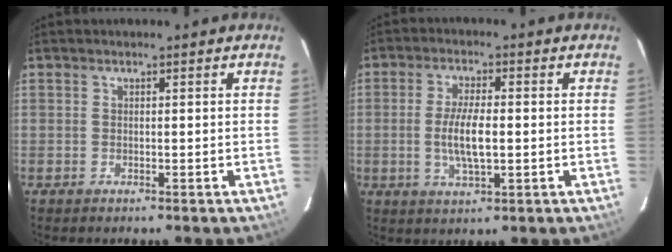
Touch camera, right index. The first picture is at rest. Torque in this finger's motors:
{"motor_torque": [0.94, -0.50, 0.68, 0.13]}